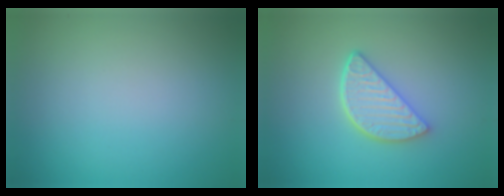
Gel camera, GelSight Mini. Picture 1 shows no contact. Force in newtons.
{"total": 3.9, "press": 3.2, "slide": 2.2}